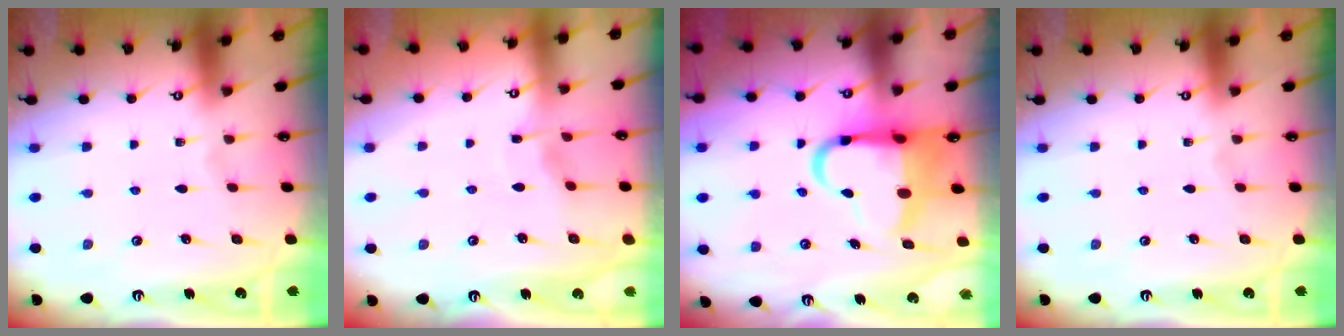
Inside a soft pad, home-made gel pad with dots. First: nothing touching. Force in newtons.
{"total": 2.4, "press": 2.4, "slide": 0.3}
{"total": 9.2, "press": 9.0, "slide": 1.9}
{"total": 0.0}